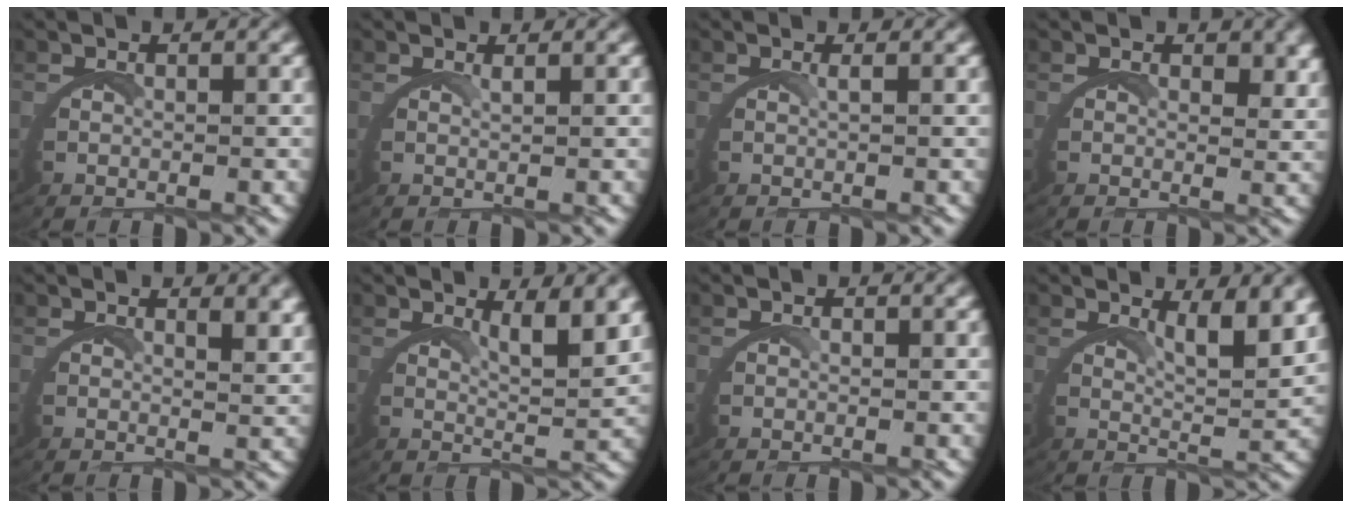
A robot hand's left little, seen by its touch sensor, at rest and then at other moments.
{"total": 0.9, "force": [0.7, -0.5, 0.4], "torque": [-0.010, 0.000, 0.012]}
{"total": 0.8, "force": [0.2, -0.2, 0.7], "torque": [-0.017, 0.003, 0.002]}
{"total": 1.6, "force": [1.5, 0.2, 0.7], "torque": [-0.018, -0.007, 0.022]}
{"total": 2.0, "force": [1.8, -0.2, 1.0], "torque": [-0.020, -0.008, 0.026]}
{"total": 3.8, "force": [2.7, -0.1, 2.7], "torque": [-0.048, -0.011, 0.043]}
{"total": 0.0}
{"total": 4.2, "force": [2.8, 0.1, 3.1], "torque": [-0.052, -0.013, 0.045]}